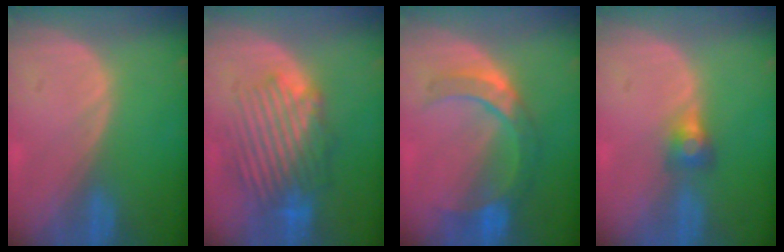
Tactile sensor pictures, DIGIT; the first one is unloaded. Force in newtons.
{"total": 9.3, "press": 8.8, "slide": 3.0}
{"total": 7.0, "press": 6.9, "slide": 1.1}
{"total": 2.8, "press": 2.6, "slide": 1.0}